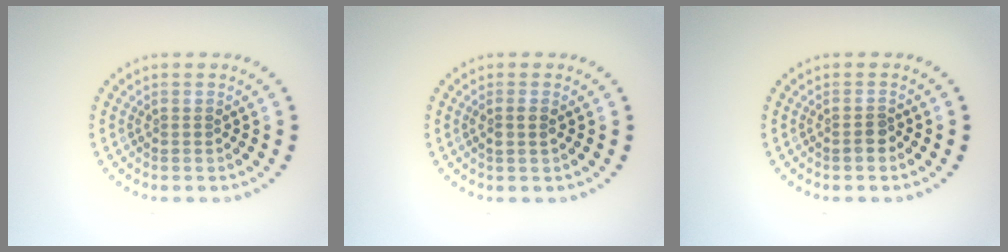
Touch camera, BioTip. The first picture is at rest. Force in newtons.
{"total": 1.2, "press": 1.0, "slide": 0.5}
{"total": 1.3, "press": 1.1, "slide": 0.7}